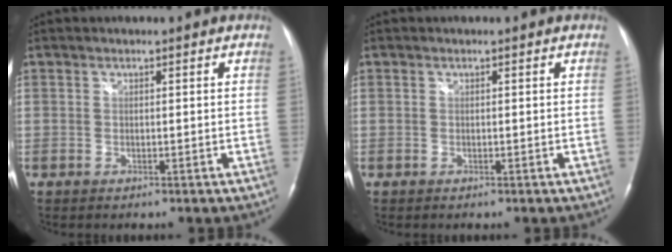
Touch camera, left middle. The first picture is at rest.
{"total": 0.0}